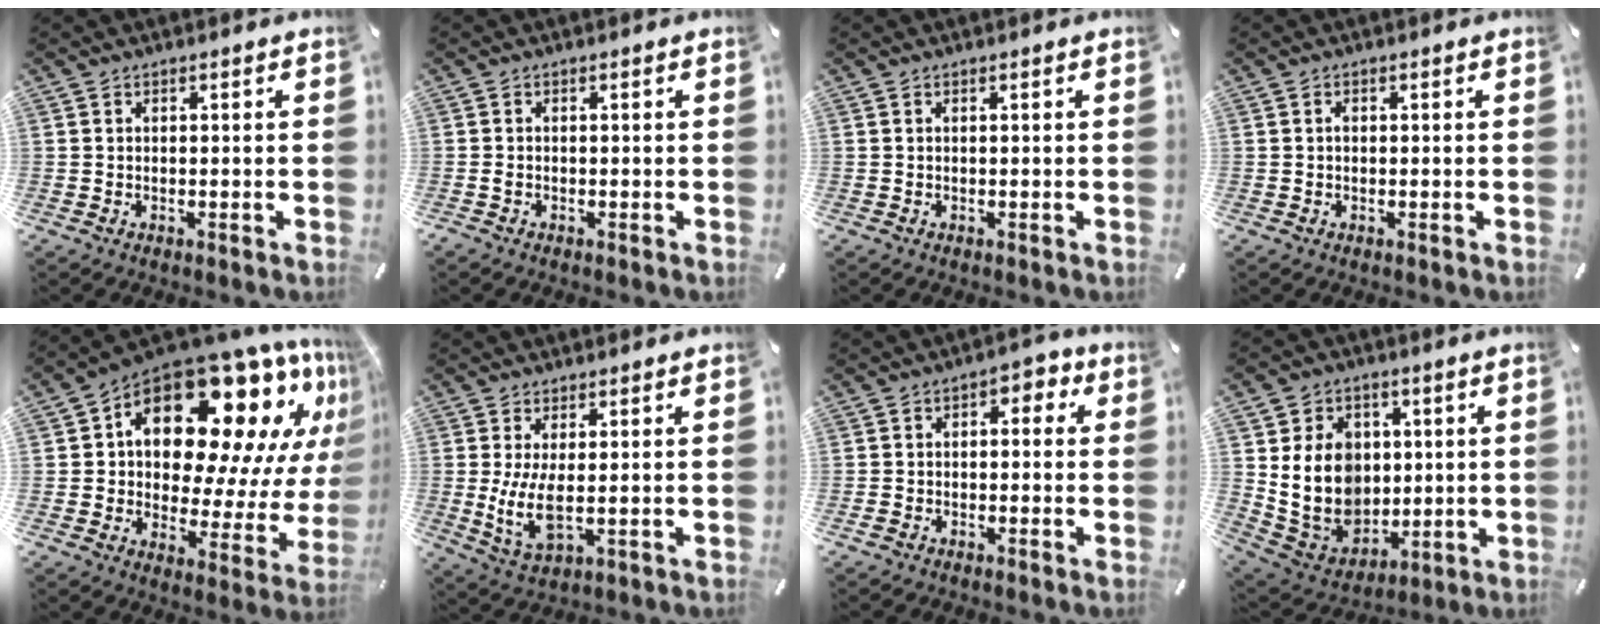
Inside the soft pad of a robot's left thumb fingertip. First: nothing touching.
{"total": 0.7, "force": [-0.5, 0.4, 0.1], "torque": [-0.005, 0.000, -0.010]}
{"total": 0.0}
{"total": 0.5, "force": [-0.1, 0.5, 0.2], "torque": [-0.007, 0.000, -0.002]}
{"total": 24.6, "force": [13.2, 13.2, 16.0], "torque": [-0.225, -0.114, 0.224]}
{"total": 8.1, "force": [0.2, 3.3, 7.4], "torque": [-0.161, -0.022, 0.002]}
{"total": 3.9, "force": [-1.6, 2.9, 2.0], "torque": [-0.029, 0.016, -0.035]}
{"total": 14.2, "force": [2.4, 12.4, 6.4], "torque": [-0.132, -0.014, 0.055]}